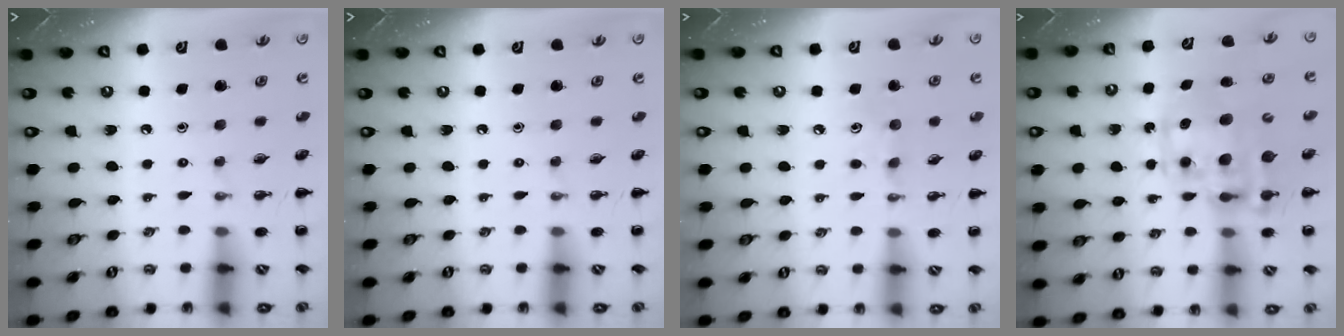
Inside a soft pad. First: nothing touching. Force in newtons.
{"total": 0.0}
{"total": 7.1, "press": 6.9, "slide": 1.7}
{"total": 13.4, "press": 13.1, "slide": 3.1}